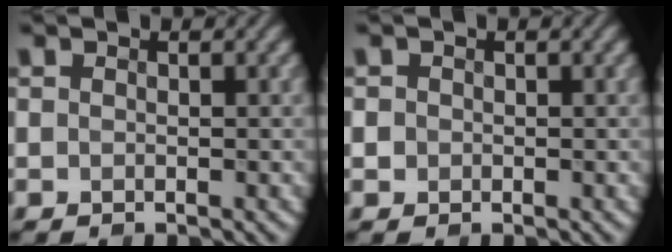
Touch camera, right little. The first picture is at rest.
{"total": 0.7, "force": [0.0, 0.7, 0.1], "torque": [0.004, 0.001, -0.004]}